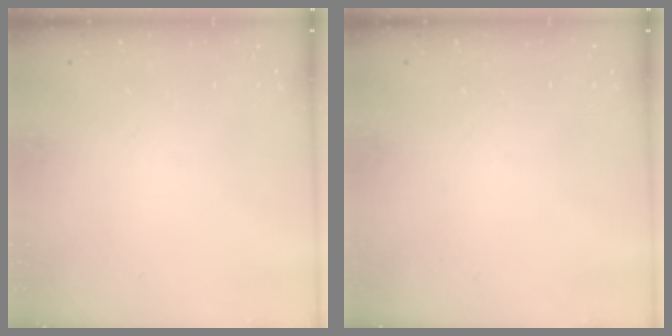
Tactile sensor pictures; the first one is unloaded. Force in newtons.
{"total": 0.0}